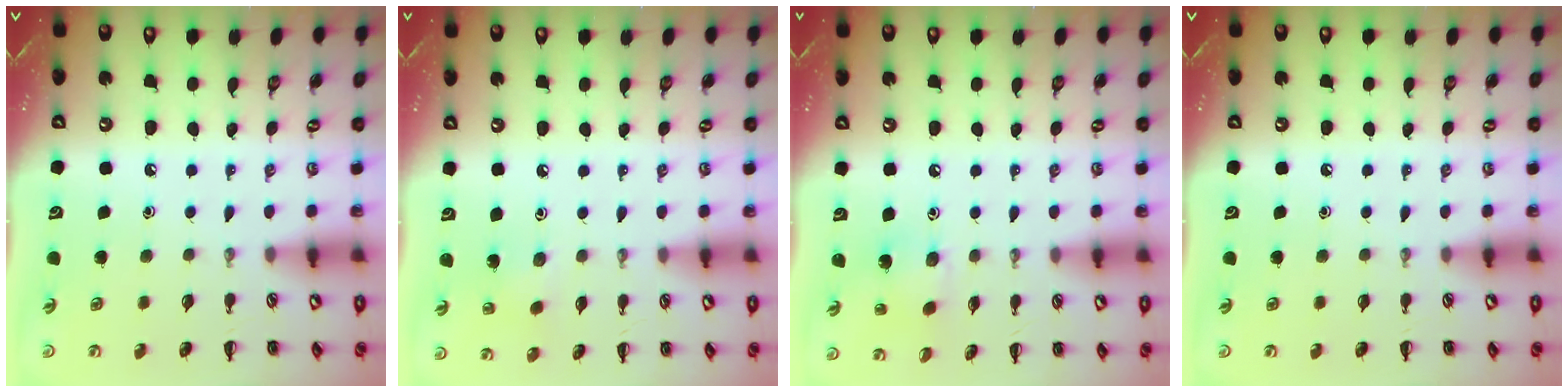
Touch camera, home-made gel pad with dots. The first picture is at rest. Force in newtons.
{"total": 1.5, "press": 1.4, "slide": 0.6}
{"total": 3.5, "press": 3.4, "slide": 0.6}
{"total": 0.0}